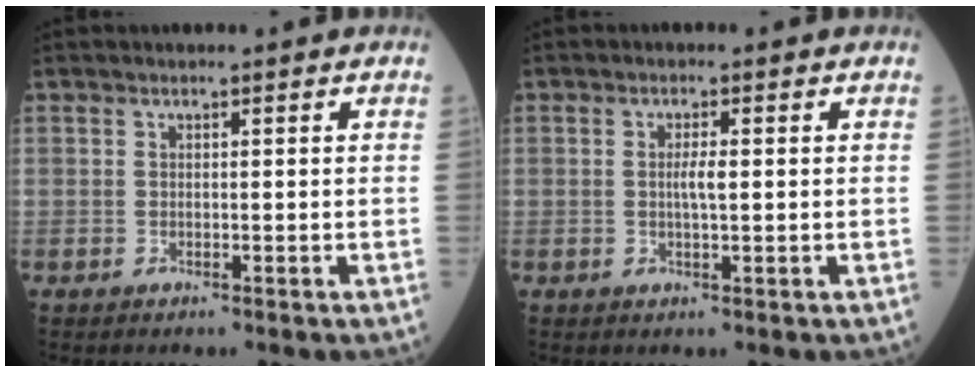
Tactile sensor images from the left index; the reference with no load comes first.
{"total": 2.2, "force": [-0.4, 0.4, 2.1], "torque": [-0.040, -0.003, -0.009]}